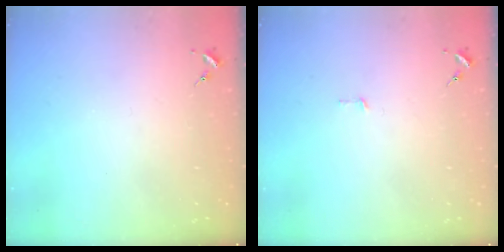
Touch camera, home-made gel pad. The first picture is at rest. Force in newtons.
{"total": 2.4, "press": 2.4, "slide": 0.2}